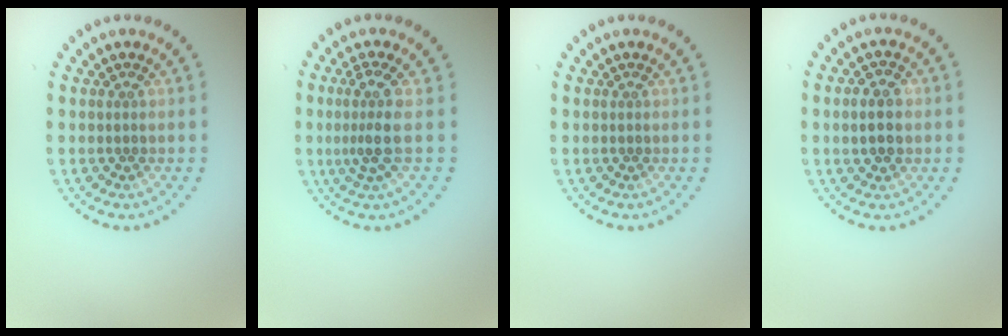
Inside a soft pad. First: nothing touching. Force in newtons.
{"total": 2.7, "press": 2.0, "slide": 1.8}
{"total": 0.0}
{"total": 2.8, "press": 2.8, "slide": 0.1}